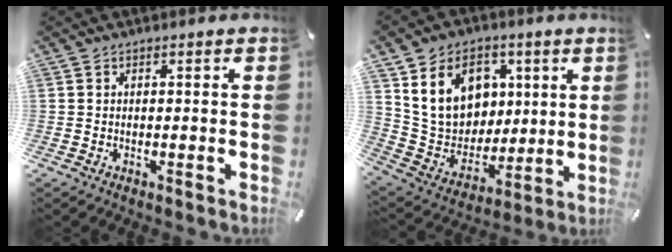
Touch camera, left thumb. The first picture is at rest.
{"total": 16.5, "force": [6.1, 13.4, 7.5], "torque": [-0.136, -0.017, 0.124]}